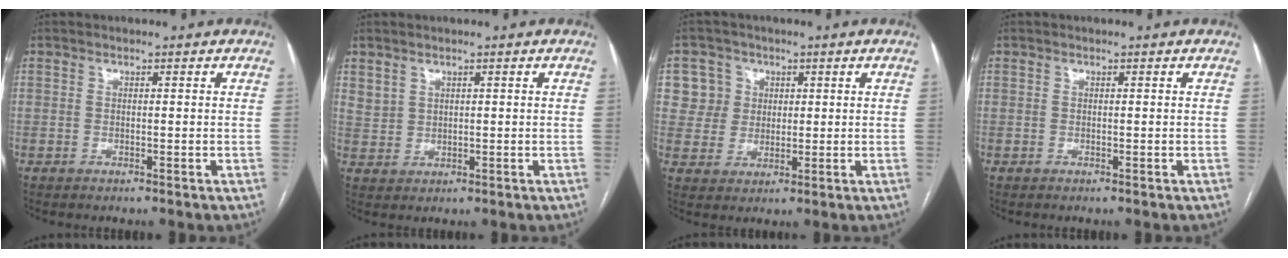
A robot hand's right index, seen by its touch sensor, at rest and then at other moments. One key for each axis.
{"total": 2.6, "fx": 1.7, "fy": 1.8, "fz": 0.6, "tx": -0.008, "ty": 0.001, "tz": 0.040}
{"total": 6.1, "fx": 1.8, "fy": 5.8, "fz": 0.3, "tx": 0.002, "ty": 0.016, "tz": 0.040}
{"total": 0.0}